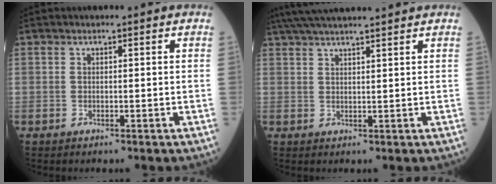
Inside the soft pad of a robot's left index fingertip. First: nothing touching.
{"total": 12.2, "force": [10.9, 0.3, 5.6], "torque": [-0.103, 0.037, 0.167]}